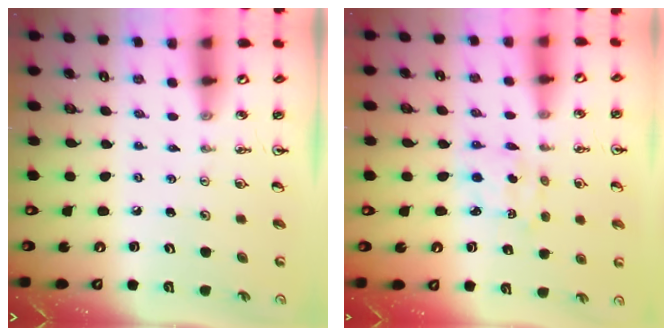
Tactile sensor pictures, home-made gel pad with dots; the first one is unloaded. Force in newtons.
{"total": 2.7, "press": 2.7, "slide": 0.0}